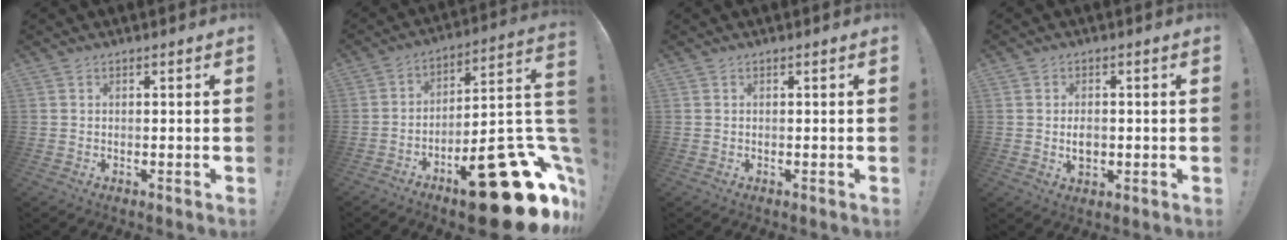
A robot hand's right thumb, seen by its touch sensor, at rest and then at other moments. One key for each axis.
{"total": 27.1, "fx": -14.7, "fy": 8.7, "fz": 21.1, "tx": -0.217, "ty": 0.079, "tz": -0.217}
{"total": 0.0}
{"total": 4.2, "fx": -0.7, "fy": 3.2, "fz": 2.7, "tx": -0.032, "ty": 0.001, "tz": -0.012}